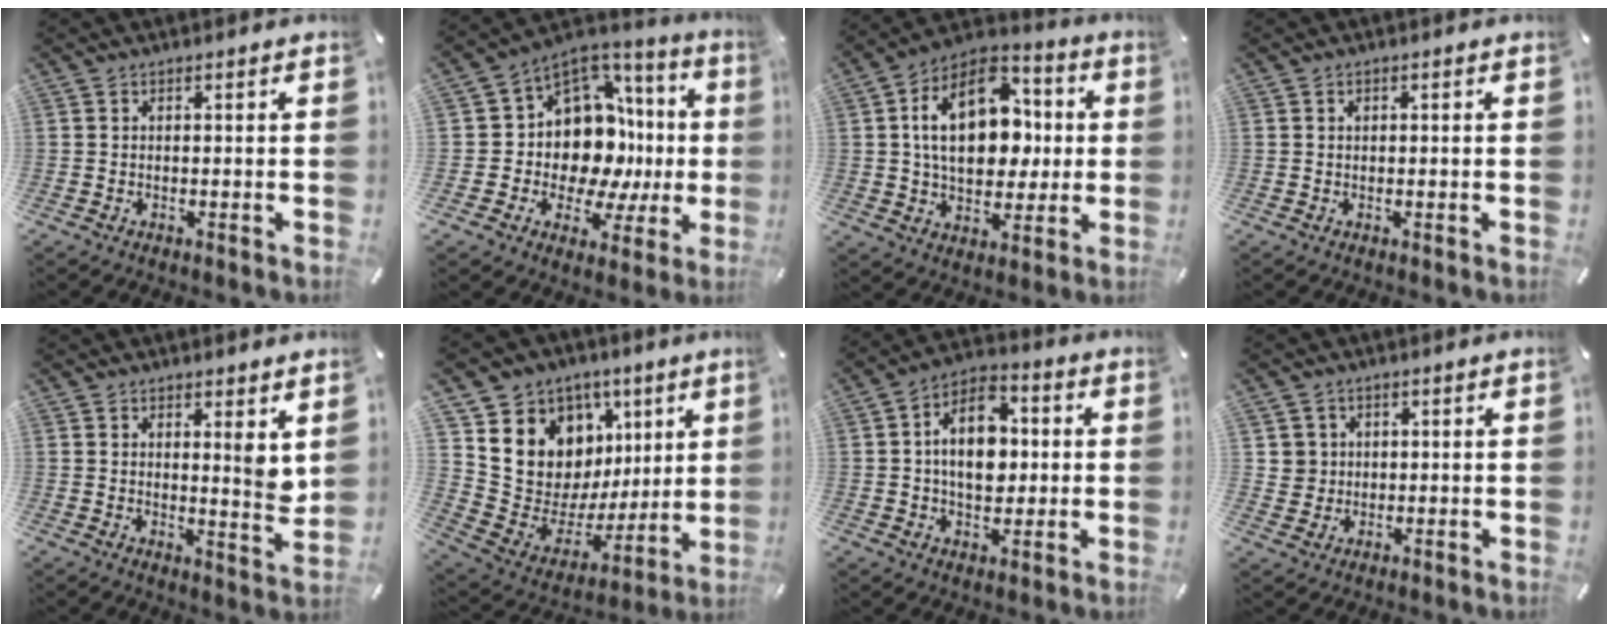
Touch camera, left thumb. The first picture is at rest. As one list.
[{"total": 12.3, "force": [0.4, 10.6, 6.4], "torque": [-0.097, -0.055, 0.011]}, {"total": 19.9, "force": [3.5, 14.0, 13.7], "torque": [-0.234, -0.002, 0.060]}, {"total": 1.1, "force": [0.2, 0.9, 0.4], "torque": [-0.001, 0.001, 0.002]}, {"total": 5.3, "force": [3.4, 2.0, 3.6], "torque": [-0.038, -0.035, 0.055]}, {"total": 13.6, "force": [5.3, 11.9, 3.8], "torque": [-0.051, -0.066, 0.117]}, {"total": 12.5, "force": [1.0, 8.6, 9.0], "torque": [-0.159, 0.007, 0.015]}, {"total": 4.6, "force": [1.5, 4.3, -0.2], "torque": [-0.003, 0.002, 0.027]}]